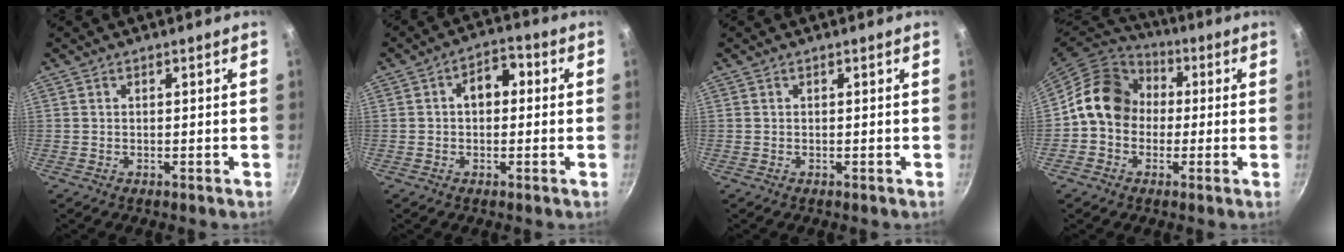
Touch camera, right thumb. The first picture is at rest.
{"total": 6.0, "force": [0.6, 4.2, 4.3], "torque": [-0.031, 0.020, -0.001]}
{"total": 0.0}
{"total": 12.8, "force": [0.6, 10.8, 6.9], "torque": [-0.077, 0.031, -0.010]}